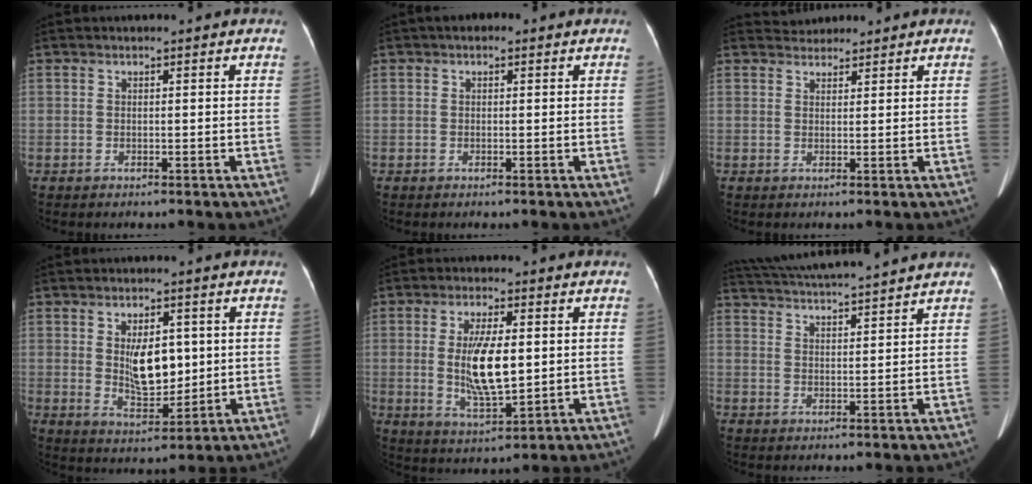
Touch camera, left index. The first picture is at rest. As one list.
[{"total": 1.1, "force": [0.5, 0.8, 0.7], "torque": [-0.016, 0.012, 0.004]}, {"total": 2.5, "force": [2.3, 0.8, -0.2], "torque": [0.002, 0.018, 0.038]}, {"total": 8.1, "force": [1.1, 3.7, 7.1], "torque": [-0.127, -0.003, 0.030]}, {"total": 9.9, "force": [0.6, 2.8, 9.5], "torque": [-0.190, -0.007, 0.016]}, {"total": 15.2, "force": [14.0, 0.0, 6.0], "torque": [-0.118, 0.026, 0.209]}]